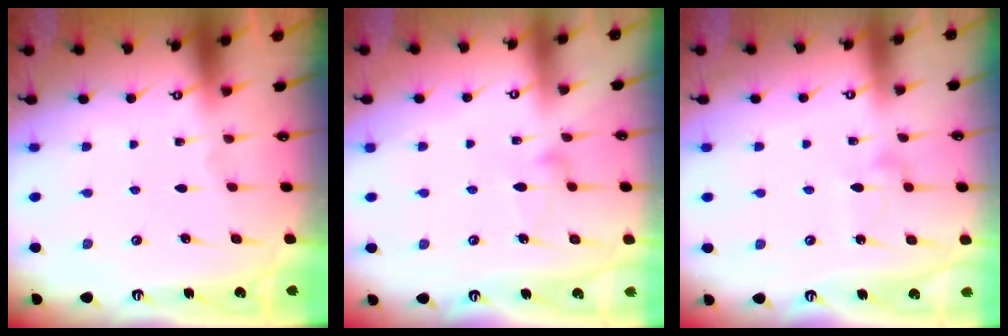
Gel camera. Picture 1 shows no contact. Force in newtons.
{"total": 6.9, "press": 6.9, "slide": 0.3}
{"total": 5.7, "press": 5.7, "slide": 0.4}